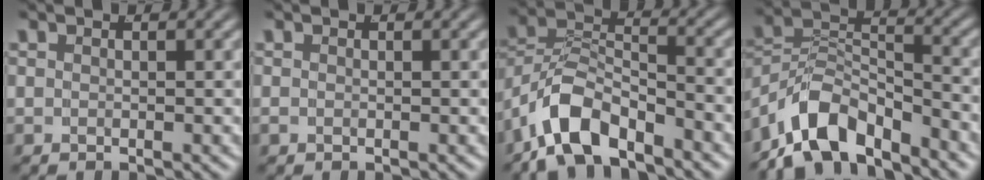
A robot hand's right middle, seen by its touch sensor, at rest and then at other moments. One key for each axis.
{"total": 0.5, "fx": -0.3, "fy": 0.3, "fz": 0.3, "tx": -0.008, "ty": -0.003, "tz": -0.003}
{"total": 6.0, "fx": -3.2, "fy": 3.5, "fz": 3.7, "tx": -0.082, "ty": -0.012, "tz": -0.053}
{"total": 8.4, "fx": -4.5, "fy": 5.2, "fz": 4.9, "tx": -0.090, "ty": -0.024, "tz": -0.071}